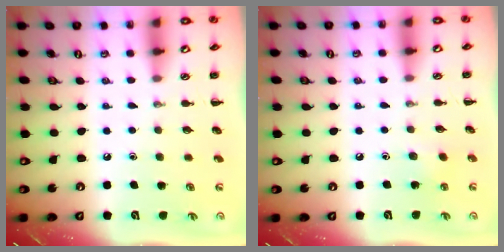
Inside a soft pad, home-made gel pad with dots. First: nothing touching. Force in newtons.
{"total": 4.4, "press": 4.3, "slide": 1.1}